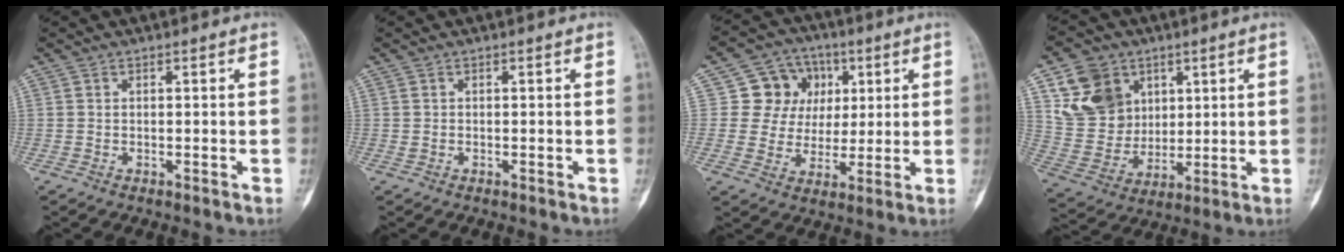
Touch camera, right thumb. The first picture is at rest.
{"total": 0.0}
{"total": 11.2, "force": [3.3, 10.1, 3.4], "torque": [-0.003, 0.003, 0.055]}
{"total": 14.2, "force": [6.3, 11.4, 5.9], "torque": [-0.081, -0.018, 0.132]}